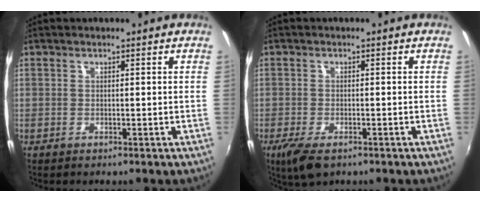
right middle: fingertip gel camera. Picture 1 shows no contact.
{"total": 5.5, "force": [-3.4, 2.2, 3.7], "torque": [-0.085, -0.022, -0.060]}